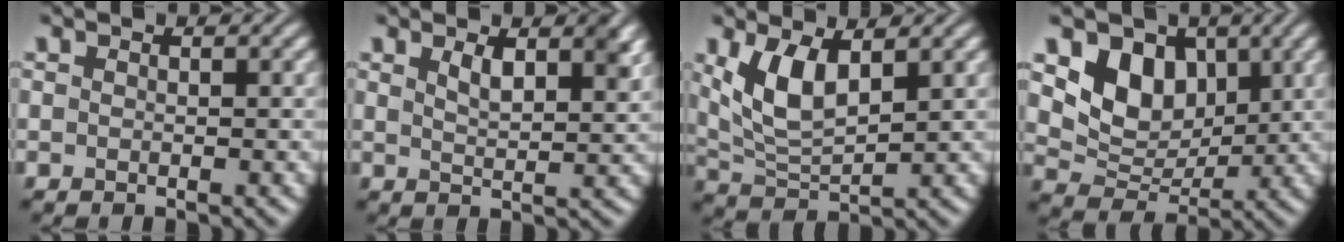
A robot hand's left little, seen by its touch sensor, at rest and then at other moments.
{"total": 3.3, "force": [1.8, 1.1, 2.5], "torque": [-0.044, -0.002, 0.033]}
{"total": 5.1, "force": [2.1, 2.2, 4.1], "torque": [-0.098, -0.005, 0.047]}
{"total": 5.7, "force": [2.2, 4.3, 3.1], "torque": [-0.054, -0.012, 0.034]}